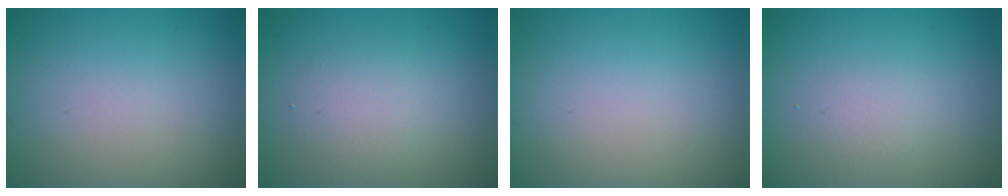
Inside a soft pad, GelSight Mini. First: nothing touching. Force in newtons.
{"total": 2.4, "press": 2.4, "slide": 0.3}
{"total": 0.0}
{"total": 1.2, "press": 1.2, "slide": 0.0}